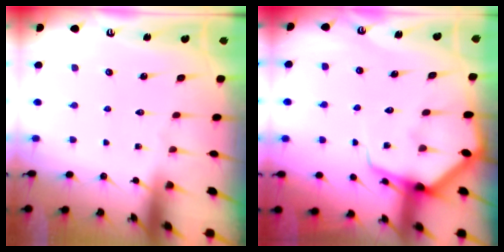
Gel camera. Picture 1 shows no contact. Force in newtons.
{"total": 8.1, "press": 8.0, "slide": 0.7}